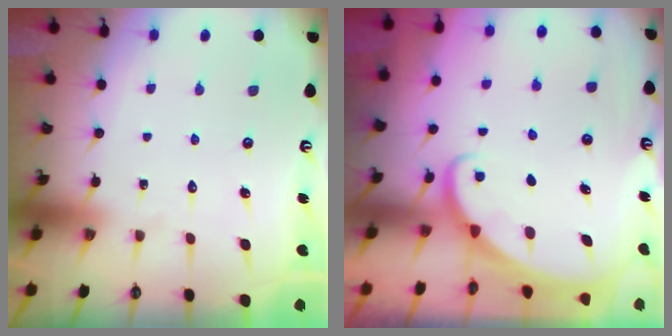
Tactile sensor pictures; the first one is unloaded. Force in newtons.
{"total": 2.0, "press": 2.0, "slide": 0.2}